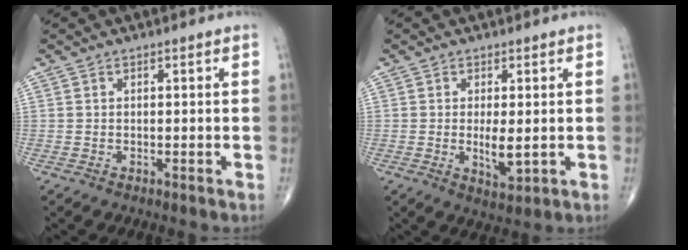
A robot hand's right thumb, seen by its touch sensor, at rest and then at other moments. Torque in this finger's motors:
{"motor_torque": [2.16, 2.84, 0.67, 0.31, 0.19]}